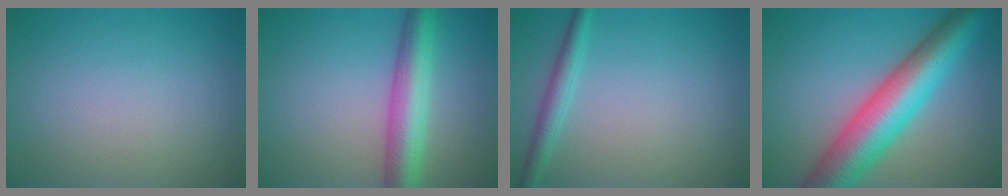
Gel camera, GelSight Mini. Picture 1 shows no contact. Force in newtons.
{"total": 5.9, "press": 5.9, "slide": 0.2}
{"total": 2.2, "press": 2.2, "slide": 0.1}
{"total": 10.1, "press": 10.1, "slide": 0.2}